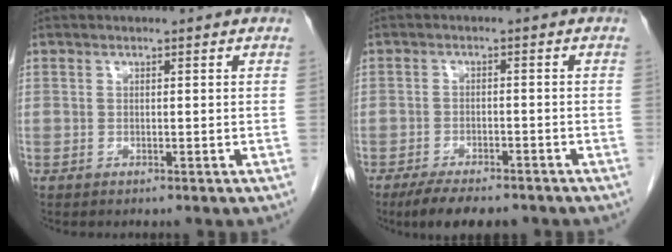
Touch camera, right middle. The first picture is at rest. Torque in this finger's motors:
{"motor_torque": [0.60, -0.49, 0.00, 0.01]}